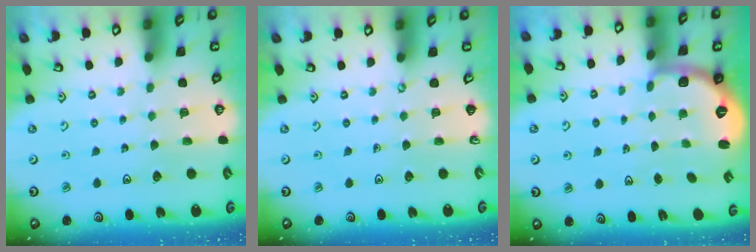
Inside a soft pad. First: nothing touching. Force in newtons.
{"total": 0.0}
{"total": 2.6, "press": 1.5, "slide": 2.1}